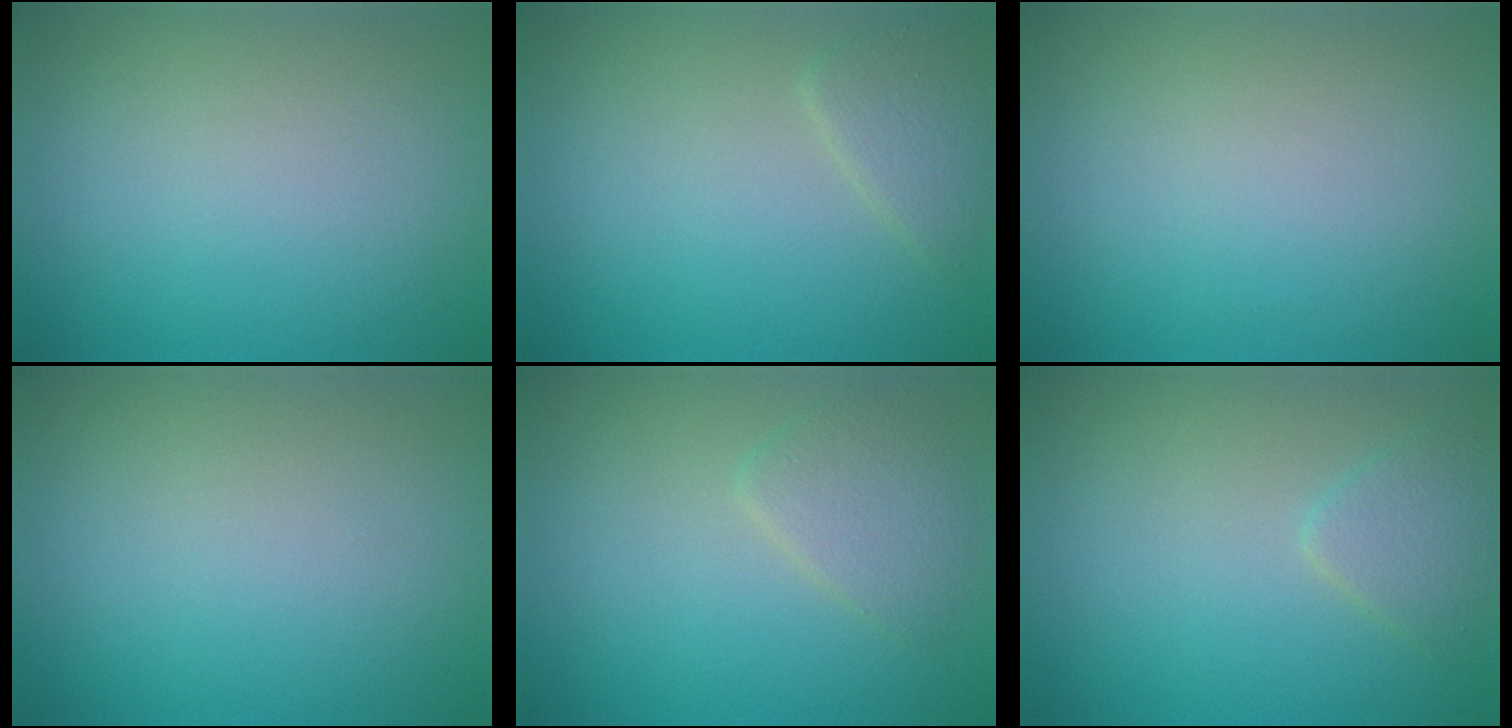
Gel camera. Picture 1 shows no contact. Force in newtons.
{"total": 1.8, "press": 1.8, "slide": 0.1}
{"total": 0.0}
{"total": 0.0}
{"total": 2.4, "press": 2.4, "slide": 0.1}
{"total": 1.9, "press": 1.9, "slide": 0.1}